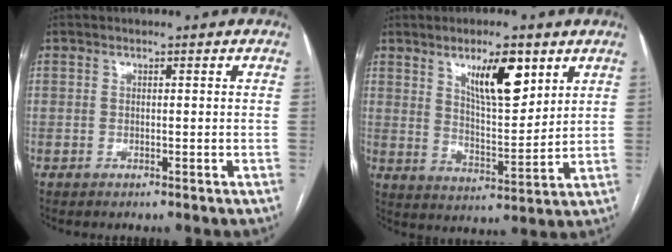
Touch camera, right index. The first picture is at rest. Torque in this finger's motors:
{"motor_torque": [0.31, 0.23, 0.33, 0.10]}